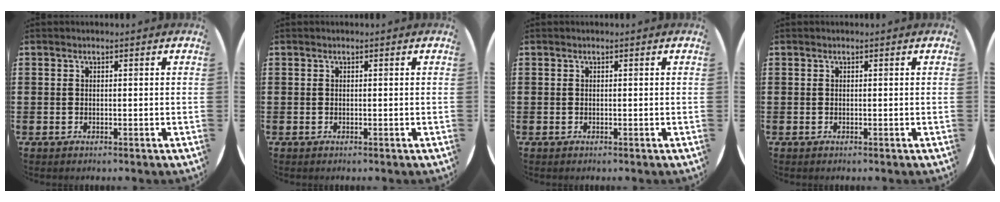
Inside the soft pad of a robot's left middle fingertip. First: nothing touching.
{"total": 0.0}
{"total": 0.0}
{"total": 0.0}